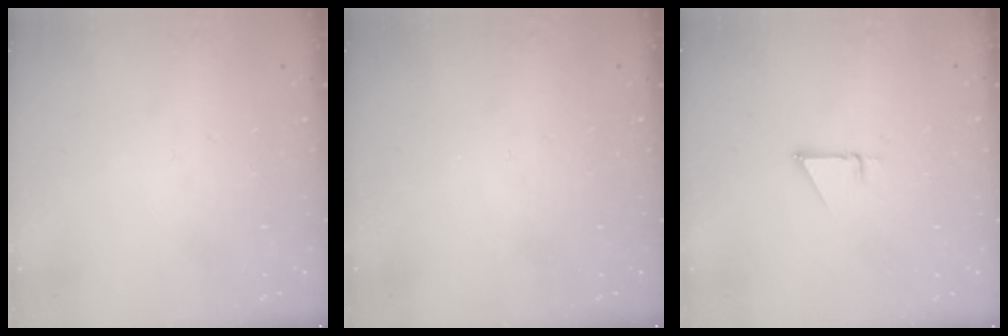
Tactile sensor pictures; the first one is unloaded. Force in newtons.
{"total": 0.0}
{"total": 1.4, "press": 1.4, "slide": 0.0}